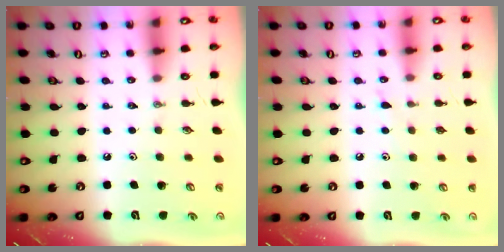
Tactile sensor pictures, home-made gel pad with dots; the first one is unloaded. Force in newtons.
{"total": 5.4, "press": 5.4, "slide": 0.5}